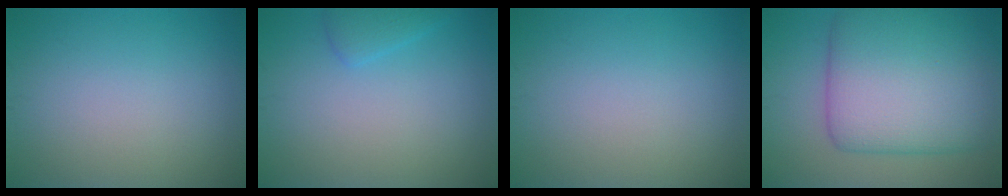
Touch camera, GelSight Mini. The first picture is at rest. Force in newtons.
{"total": 1.6, "press": 1.6, "slide": 0.1}
{"total": 0.0}
{"total": 11.1, "press": 11.1, "slide": 0.1}